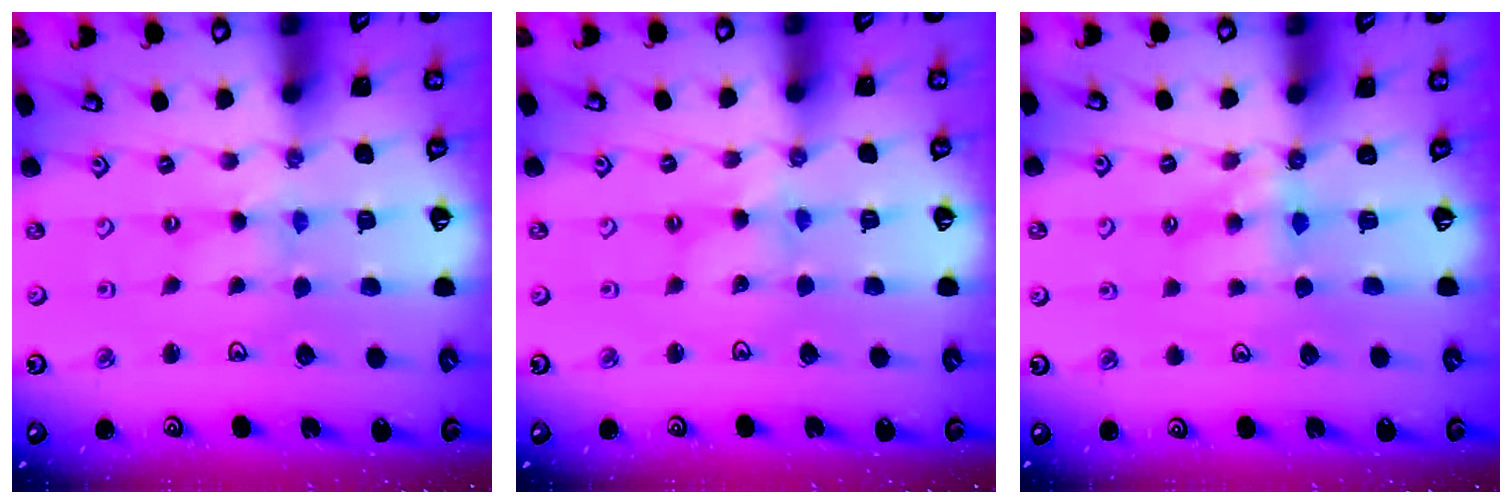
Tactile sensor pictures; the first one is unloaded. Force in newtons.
{"total": 3.3, "press": 3.3, "slide": 0.3}
{"total": 5.2, "press": 5.1, "slide": 1.0}